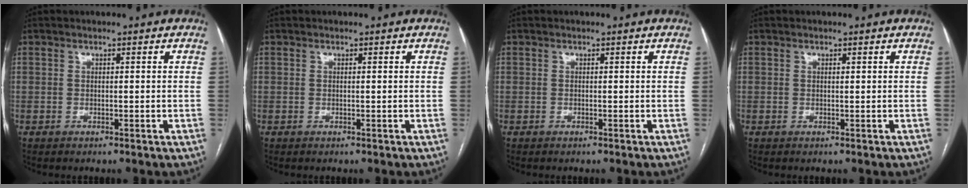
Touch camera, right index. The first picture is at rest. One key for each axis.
{"total": 0.0}
{"total": 0.0}
{"total": 0.0}